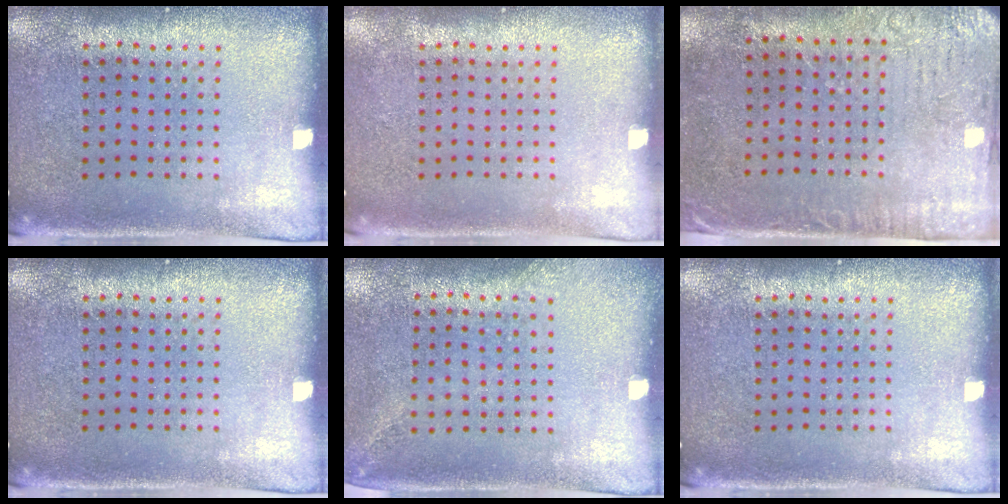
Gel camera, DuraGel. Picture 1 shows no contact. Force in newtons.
{"total": 0.0}
{"total": 3.2, "press": 2.5, "slide": 2.0}
{"total": 0.0}
{"total": 1.4, "press": 1.0, "slide": 1.0}
{"total": 0.0}